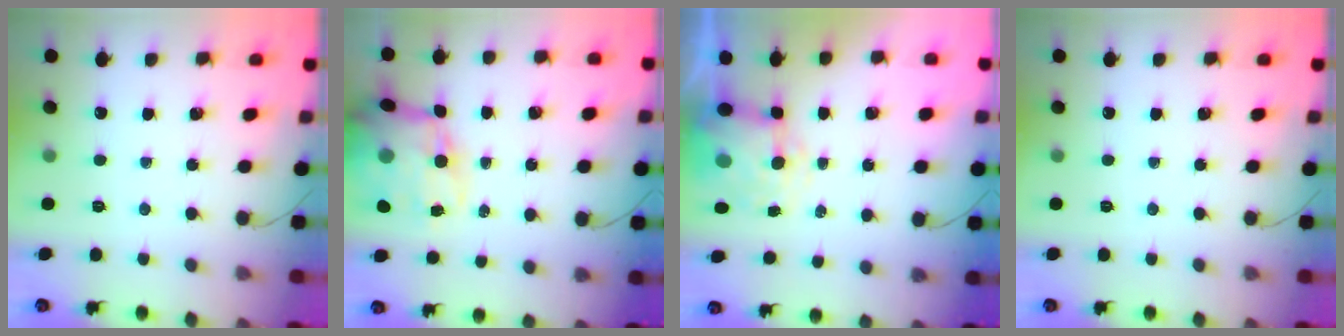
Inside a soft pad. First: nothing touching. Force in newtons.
{"total": 17.7, "press": 17.2, "slide": 4.2}
{"total": 8.9, "press": 8.7, "slide": 1.6}
{"total": 0.0}